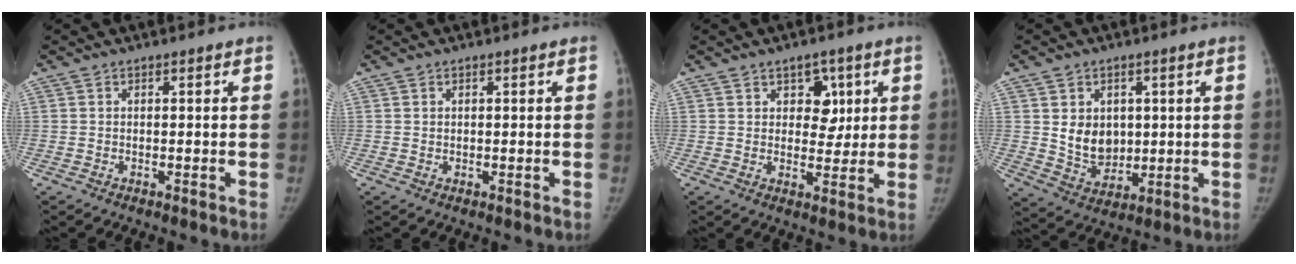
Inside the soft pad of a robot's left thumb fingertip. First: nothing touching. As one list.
[{"total": 0.6, "force": [0.2, 0.5, 0.2], "torque": [0.003, -0.001, 0.004]}, {"total": 6.1, "force": [2.5, 4.3, 3.6], "torque": [-0.013, -0.012, 0.033]}, {"total": 8.8, "force": [1.5, 6.9, 5.3], "torque": [-0.051, -0.017, 0.043]}]